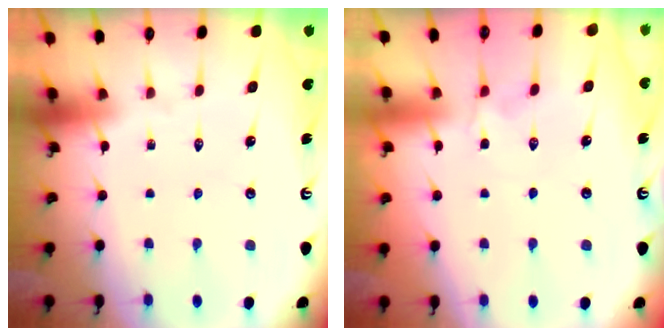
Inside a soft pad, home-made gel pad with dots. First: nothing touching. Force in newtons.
{"total": 1.1, "press": 0.9, "slide": 0.6}